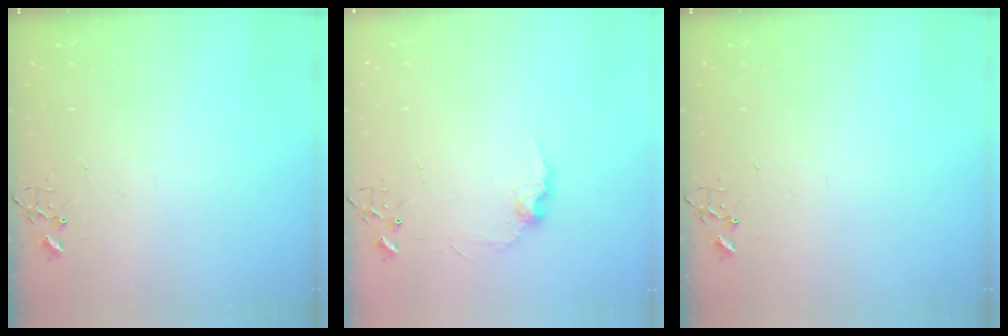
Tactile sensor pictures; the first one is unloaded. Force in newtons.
{"total": 8.0, "press": 8.0, "slide": 0.5}
{"total": 0.0}